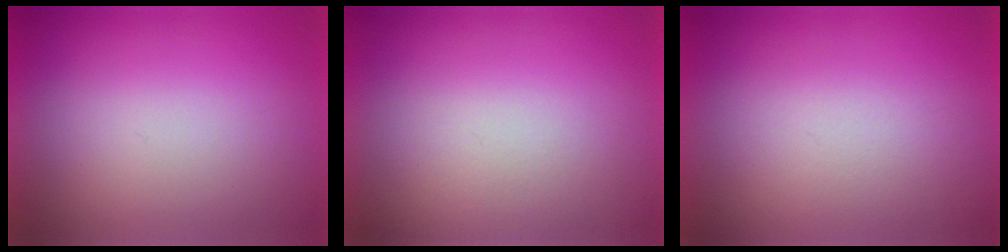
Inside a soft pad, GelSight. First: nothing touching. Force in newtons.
{"total": 2.0}
{"total": 3.2}